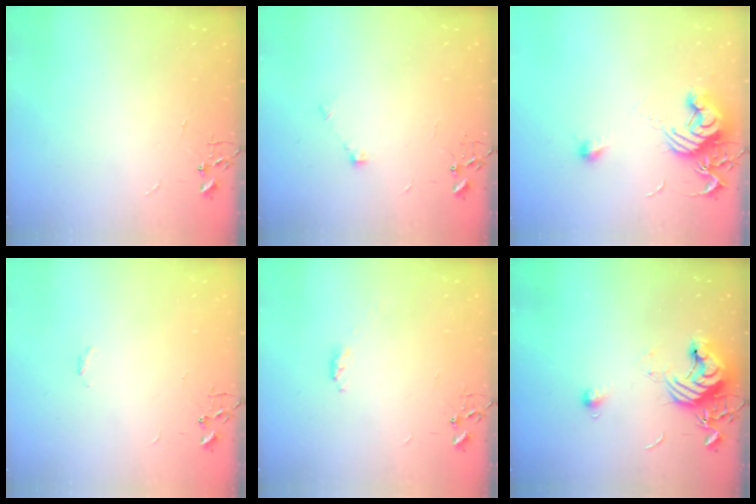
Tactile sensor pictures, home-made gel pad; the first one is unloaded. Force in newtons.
{"total": 5.2, "press": 5.1, "slide": 1.1}
{"total": 13.6, "press": 13.6, "slide": 0.8}
{"total": 1.7, "press": 1.6, "slide": 0.4}
{"total": 3.4, "press": 3.4, "slide": 0.4}
{"total": 11.8, "press": 11.7, "slide": 1.3}